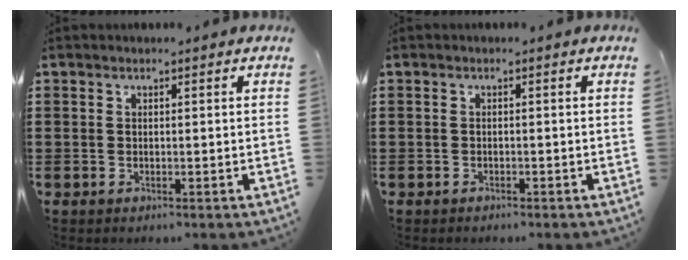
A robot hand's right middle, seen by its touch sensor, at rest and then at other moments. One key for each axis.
{"total": 0.6, "fx": -0.6, "fy": 0.2, "fz": 0.0, "tx": -0.001, "ty": 0.001, "tz": -0.013}